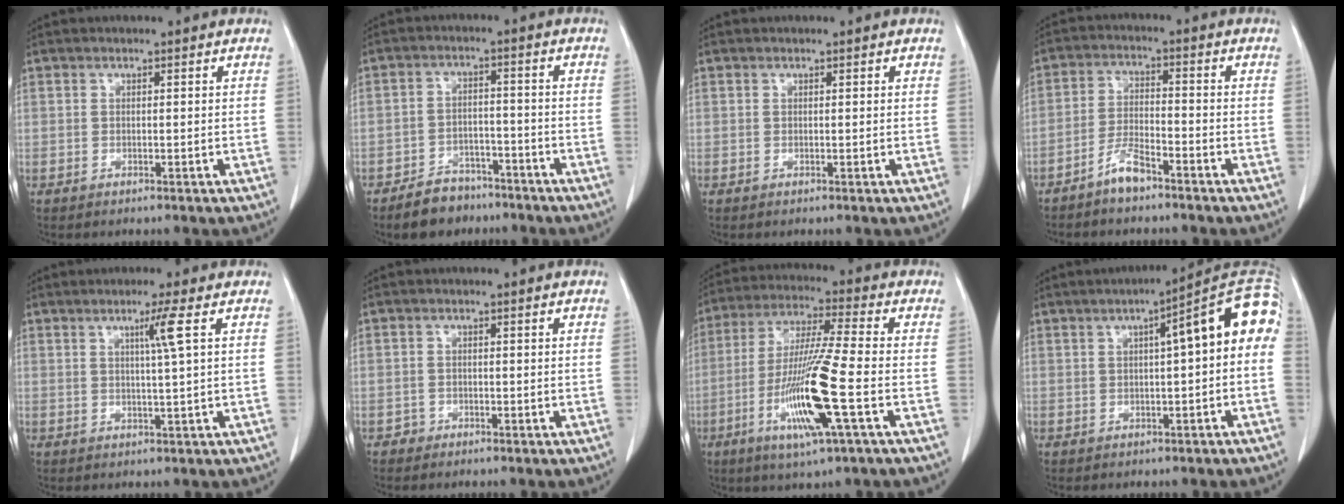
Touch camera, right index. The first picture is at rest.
{"total": 6.4, "force": [-5.1, 3.6, 1.6], "torque": [-0.030, 0.004, -0.082]}
{"total": 0.0}
{"total": 4.6, "force": [-3.7, 1.0, 2.6], "torque": [-0.056, 0.000, -0.075]}
{"total": 3.4, "force": [1.1, -1.2, 3.0], "torque": [-0.056, -0.006, 0.023]}
{"total": 1.3, "force": [-0.8, 1.0, -0.2], "torque": [0.002, 0.007, -0.020]}
{"total": 14.6, "force": [-4.7, -0.2, 13.9], "torque": [-0.281, -0.020, -0.091]}
{"total": 10.6, "force": [1.7, 1.3, 10.4], "torque": [-0.135, 0.038, 0.012]}